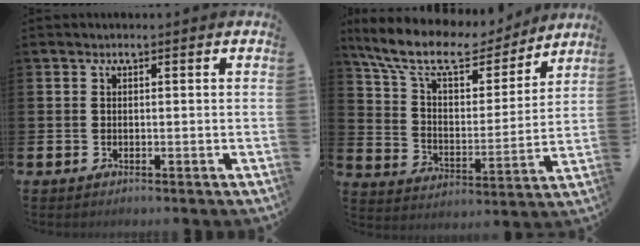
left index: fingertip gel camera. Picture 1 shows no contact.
{"total": 11.7, "force": [10.0, 3.6, 4.9], "torque": [-0.131, -0.057, 0.172]}